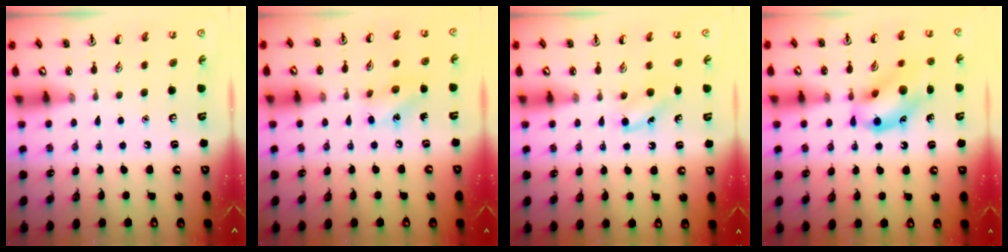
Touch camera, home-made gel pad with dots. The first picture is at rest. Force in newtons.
{"total": 7.6, "press": 7.5, "slide": 1.2}
{"total": 4.5, "press": 4.3, "slide": 1.6}
{"total": 13.7, "press": 13.6, "slide": 1.8}